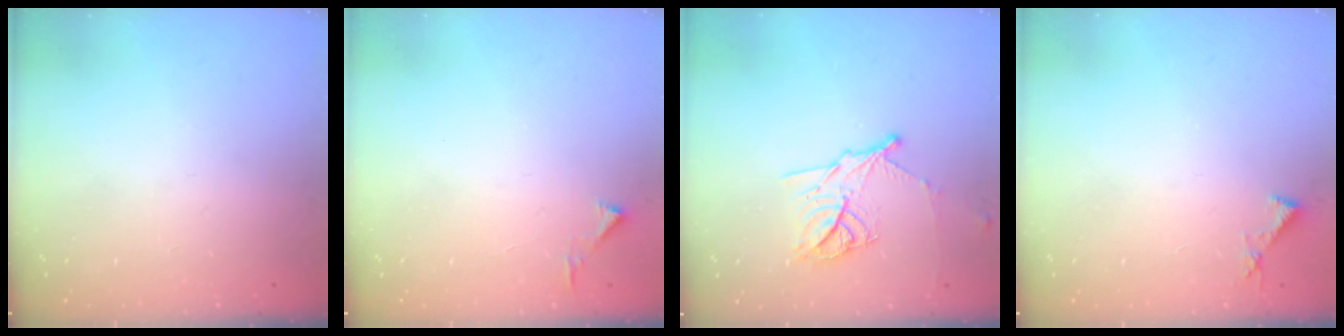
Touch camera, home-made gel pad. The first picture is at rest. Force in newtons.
{"total": 2.8, "press": 2.8, "slide": 0.3}
{"total": 12.7, "press": 12.7, "slide": 0.7}
{"total": 3.8, "press": 3.8, "slide": 0.3}